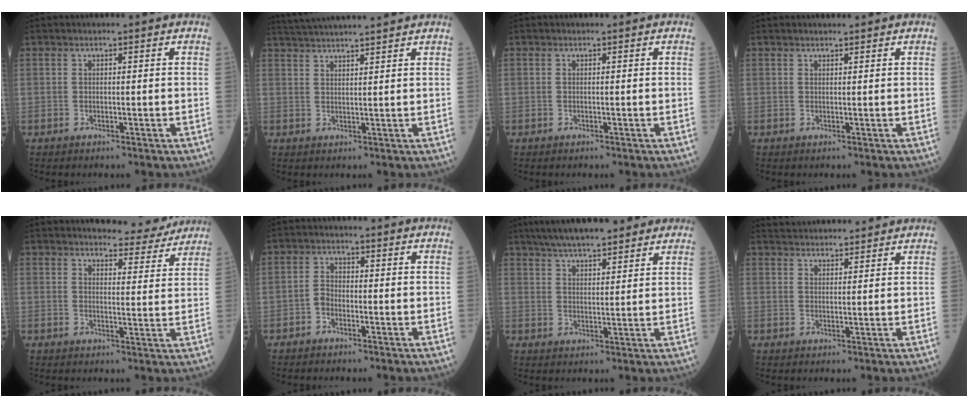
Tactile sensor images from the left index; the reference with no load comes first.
{"total": 11.4, "force": [10.5, -0.7, 4.2], "torque": [-0.080, 0.029, 0.156]}
{"total": 0.0}
{"total": 1.5, "force": [1.4, 0.1, 0.5], "torque": [-0.009, 0.010, 0.024]}
{"total": 8.1, "force": [7.8, 1.3, 1.6], "torque": [-0.017, -0.013, 0.088]}
{"total": 1.8, "force": [-1.0, 1.0, 1.0], "torque": [-0.019, 0.004, -0.023]}
{"total": 13.6, "force": [11.3, 2.8, 7.0], "torque": [-0.113, 0.031, 0.168]}
{"total": 9.9, "force": [9.5, 1.2, 2.5], "torque": [-0.040, 0.029, 0.135]}